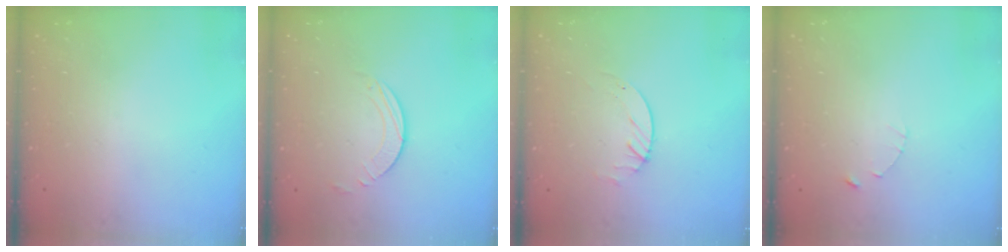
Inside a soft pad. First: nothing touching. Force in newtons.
{"total": 2.8, "press": 2.8, "slide": 0.2}
{"total": 1.7, "press": 1.7, "slide": 0.2}
{"total": 1.0, "press": 1.0, "slide": 0.2}